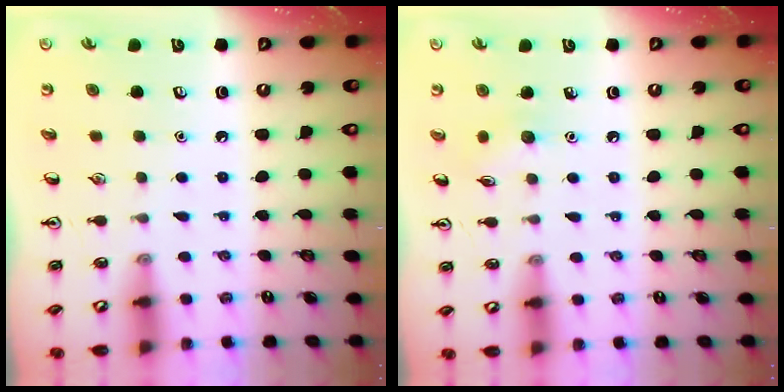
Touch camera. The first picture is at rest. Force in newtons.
{"total": 6.0, "press": 5.8, "slide": 1.3}